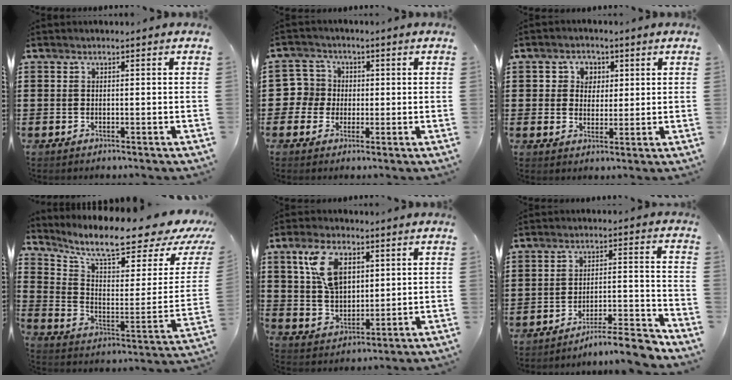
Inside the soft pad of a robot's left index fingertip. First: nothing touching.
{"total": 4.9, "force": [-0.3, 4.9, 0.4], "torque": [-0.038, 0.011, -0.010]}
{"total": 3.3, "force": [1.2, 3.1, 0.4], "torque": [-0.018, 0.011, 0.015]}
{"total": 9.9, "force": [7.8, 1.0, 6.0], "torque": [-0.133, -0.065, 0.126]}
{"total": 8.8, "force": [3.6, 5.2, 6.2], "torque": [-0.137, 0.010, 0.065]}
{"total": 7.1, "force": [-6.7, 0.0, 2.4], "torque": [-0.028, 0.007, -0.125]}